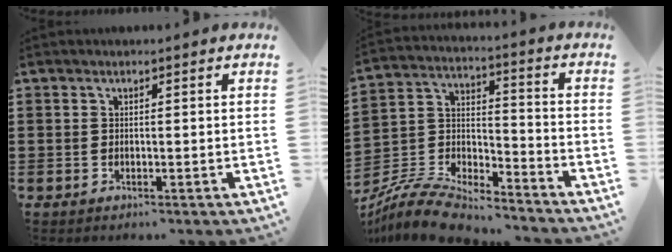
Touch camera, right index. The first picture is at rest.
{"total": 8.6, "force": [-8.1, 1.7, 2.0], "torque": [-0.052, 0.007, -0.164]}